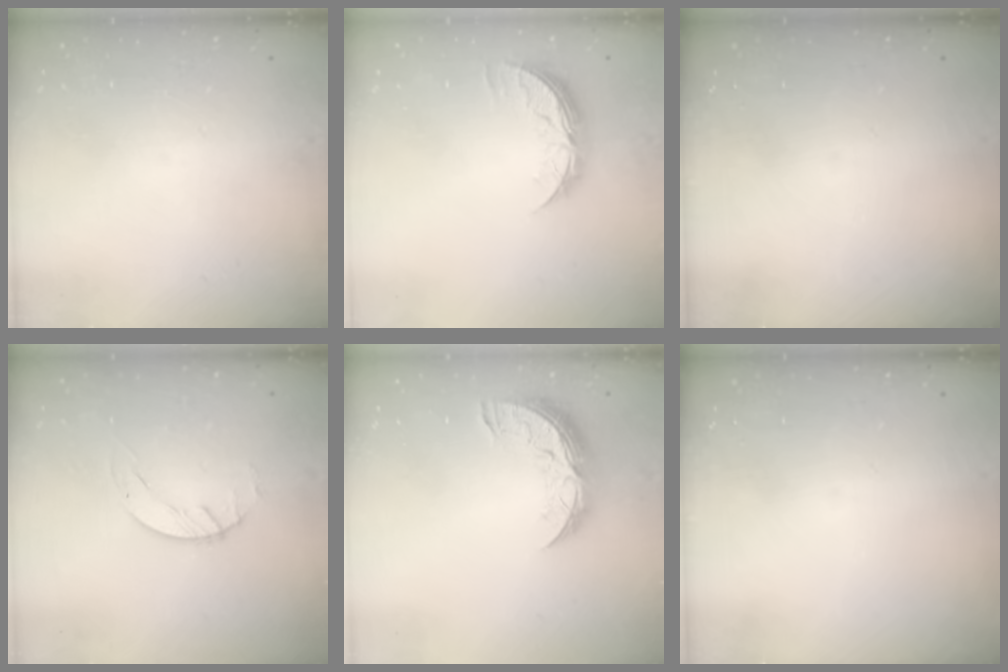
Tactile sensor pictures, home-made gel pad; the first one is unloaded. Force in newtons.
{"total": 8.2, "press": 8.2, "slide": 0.5}
{"total": 0.0}
{"total": 1.4, "press": 1.4, "slide": 0.2}
{"total": 10.7, "press": 10.6, "slide": 0.6}
{"total": 0.0}